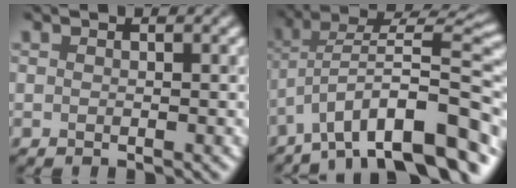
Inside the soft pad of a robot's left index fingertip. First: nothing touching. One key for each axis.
{"total": 12.8, "fx": -6.3, "fy": 4.6, "fz": 10.1, "tx": -0.160, "ty": 0.038, "tz": -0.086}